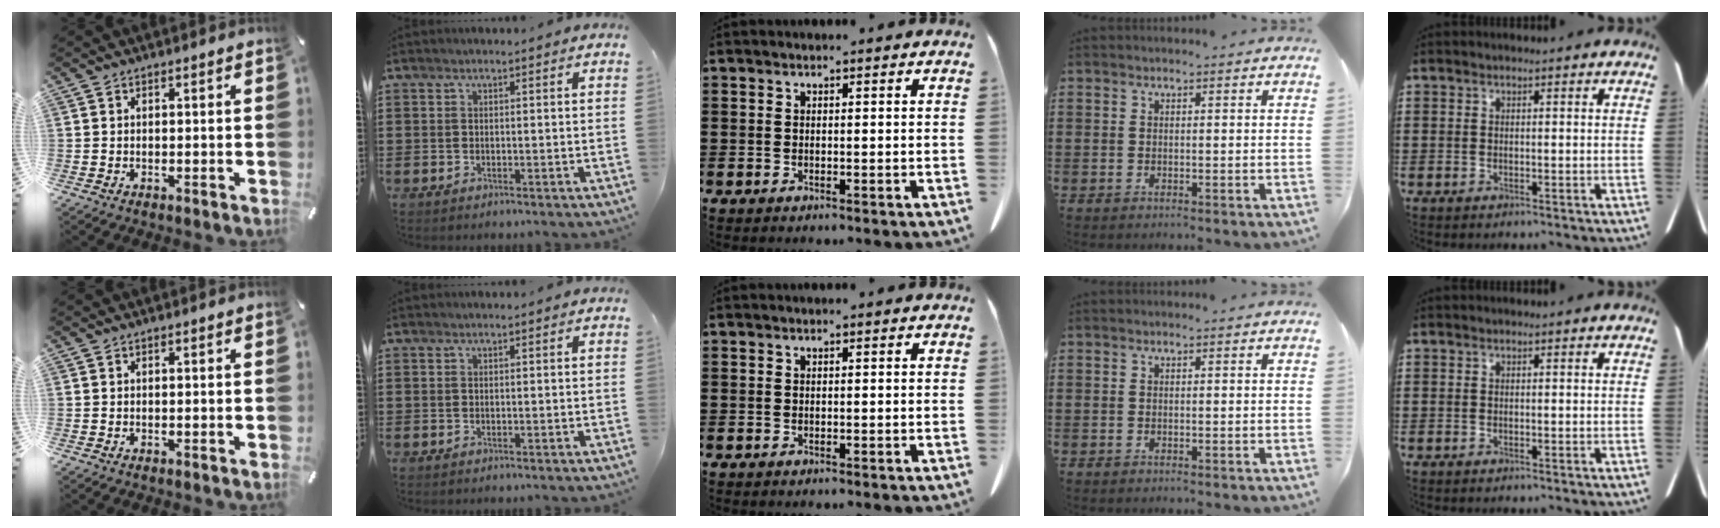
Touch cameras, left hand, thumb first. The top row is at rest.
{}